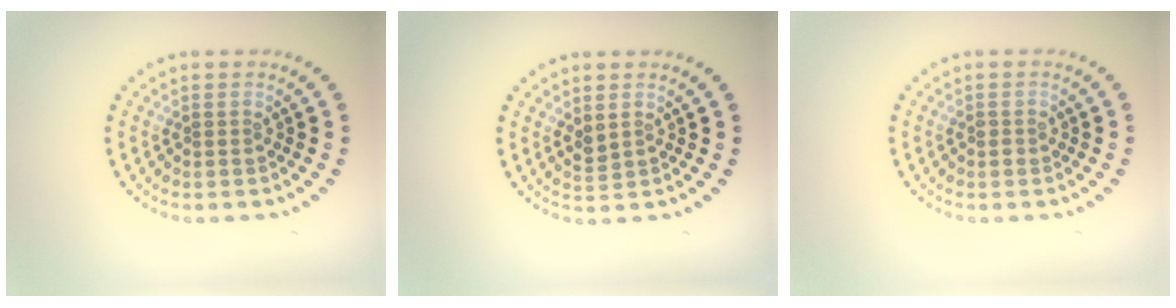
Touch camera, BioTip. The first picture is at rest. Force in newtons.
{"total": 1.1, "press": 1.0, "slide": 0.4}
{"total": 0.8, "press": 0.7, "slide": 0.3}